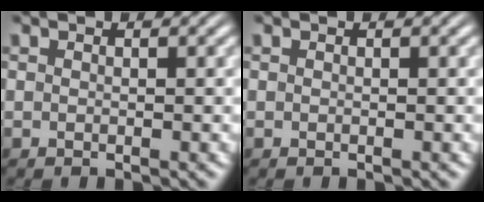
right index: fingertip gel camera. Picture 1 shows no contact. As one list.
[{"total": 0.0}]